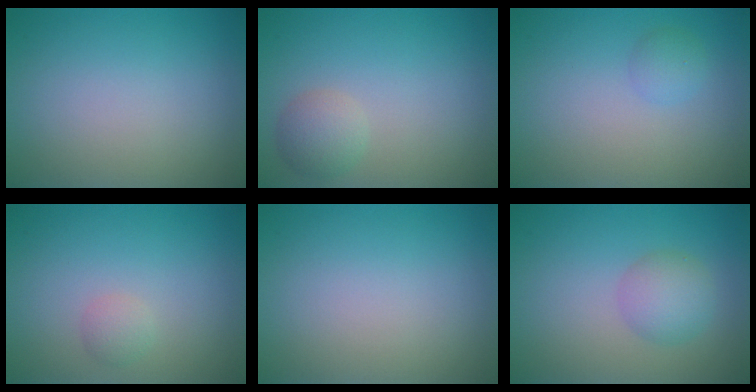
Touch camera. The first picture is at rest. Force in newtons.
{"total": 2.2, "press": 2.2, "slide": 0.1}
{"total": 1.2, "press": 1.2, "slide": 0.1}
{"total": 1.1, "press": 1.1, "slide": 0.1}
{"total": 0.0}
{"total": 2.9, "press": 2.9, "slide": 0.1}